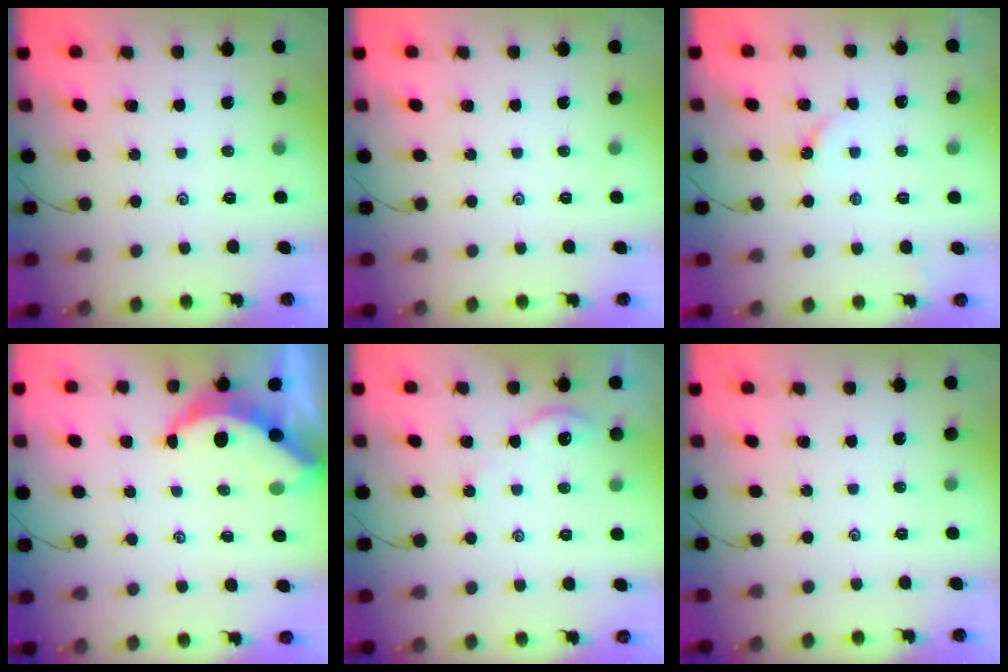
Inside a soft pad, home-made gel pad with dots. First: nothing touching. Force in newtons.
{"total": 0.0}
{"total": 3.2, "press": 3.1, "slide": 0.5}
{"total": 6.3, "press": 6.3, "slide": 0.2}
{"total": 4.8, "press": 4.8, "slide": 0.7}
{"total": 0.0}